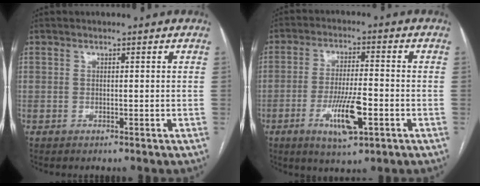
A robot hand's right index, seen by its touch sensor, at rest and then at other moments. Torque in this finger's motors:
{"motor_torque": [0.00, 0.08, 0.14, 0.05]}